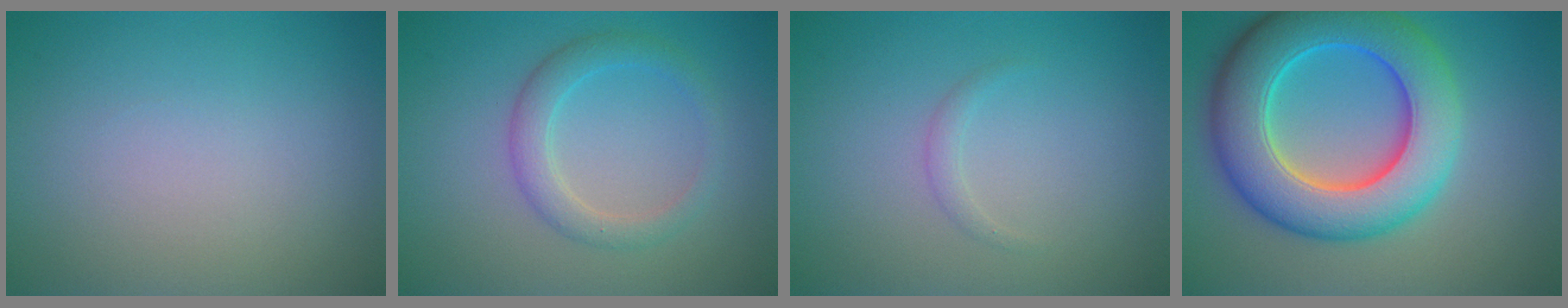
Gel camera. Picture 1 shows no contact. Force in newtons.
{"total": 2.8, "press": 2.8, "slide": 0.3}
{"total": 0.8, "press": 0.8, "slide": 0.1}
{"total": 10.4, "press": 10.4, "slide": 0.2}